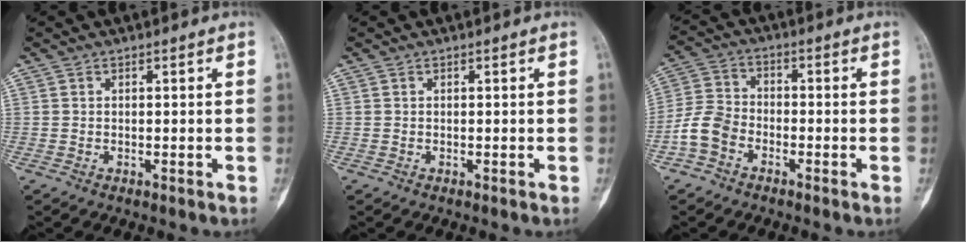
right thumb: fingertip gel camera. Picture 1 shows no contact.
{"total": 0.0}
{"total": 6.7, "force": [-3.1, 4.7, 3.6], "torque": [-0.067, 0.024, -0.071]}